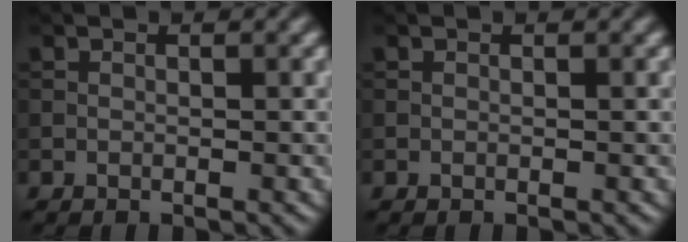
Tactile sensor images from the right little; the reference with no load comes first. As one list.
[{"total": 0.0}]